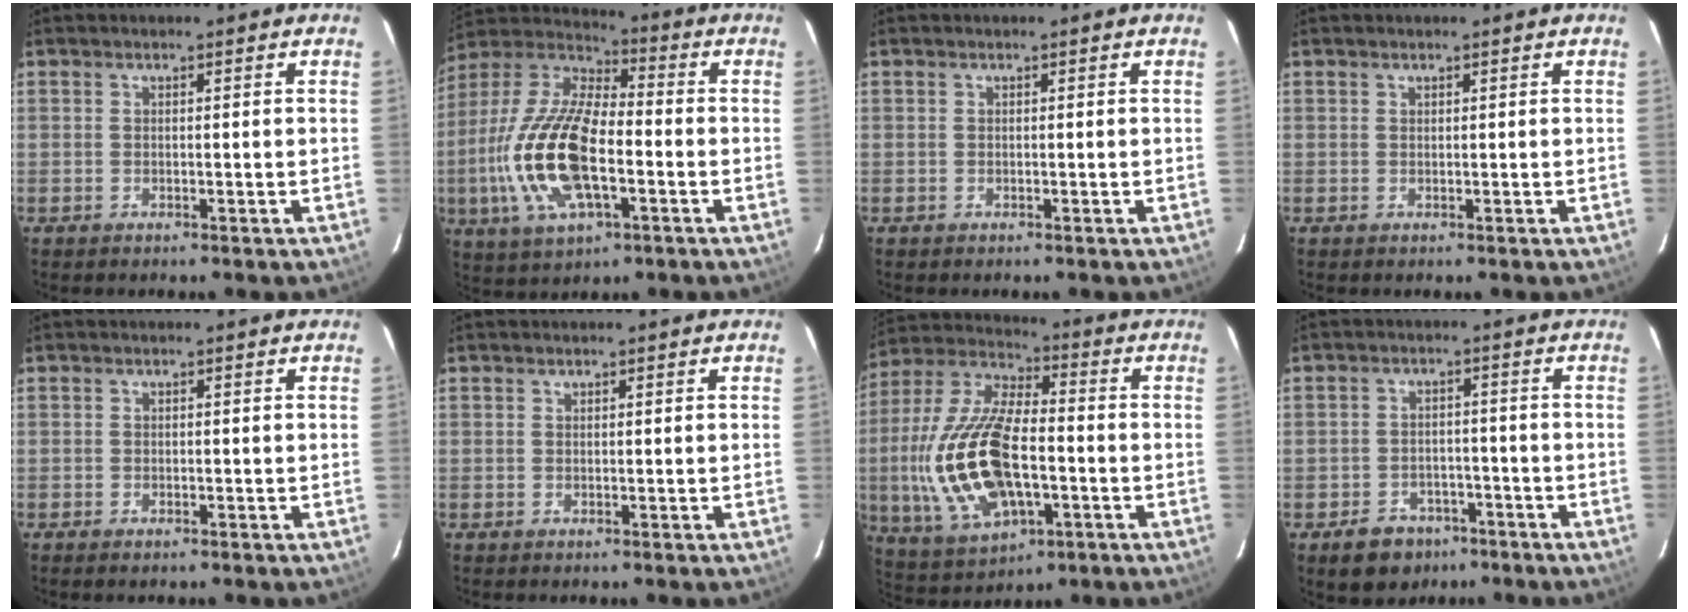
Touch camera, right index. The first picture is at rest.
{"total": 19.7, "force": [-4.5, 8.4, 17.3], "torque": [-0.371, -0.006, -0.087]}
{"total": 0.0}
{"total": 0.0}
{"total": 0.8, "force": [-0.7, 0.3, 0.3], "torque": [-0.008, -0.004, -0.013]}
{"total": 0.0}
{"total": 21.0, "force": [-3.8, 10.1, 18.0], "torque": [-0.395, -0.005, -0.057]}
{"total": 7.8, "force": [-4.9, 5.8, 2.0], "torque": [-0.054, 0.021, -0.057]}